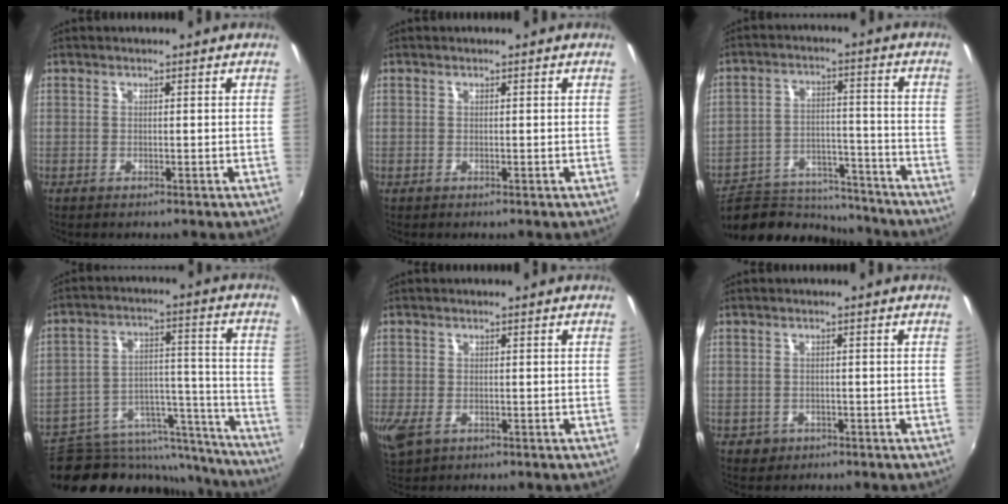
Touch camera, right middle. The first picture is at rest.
{"total": 0.0}
{"total": 16.4, "force": [-14.7, 5.9, 4.3], "torque": [-0.097, 0.020, -0.211]}
{"total": 23.4, "force": [-19.2, 10.3, 8.5], "torque": [-0.143, 0.047, -0.245]}
{"total": 5.0, "force": [-2.0, 3.1, 3.3], "torque": [-0.071, -0.019, -0.032]}
{"total": 2.5, "force": [-1.2, 2.2, 0.6], "torque": [-0.019, -0.002, -0.015]}